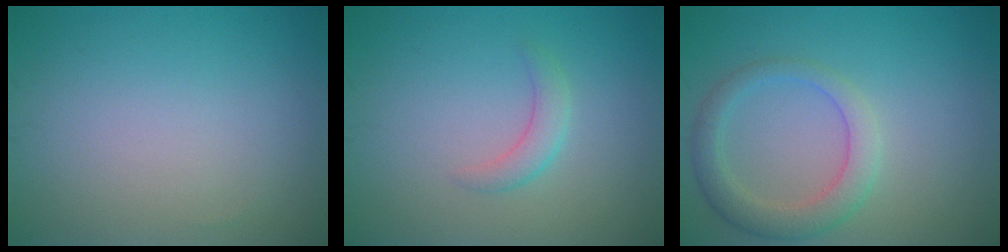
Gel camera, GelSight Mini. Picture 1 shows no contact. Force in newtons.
{"total": 1.8, "press": 1.8, "slide": 0.0}
{"total": 3.6, "press": 3.5, "slide": 0.2}